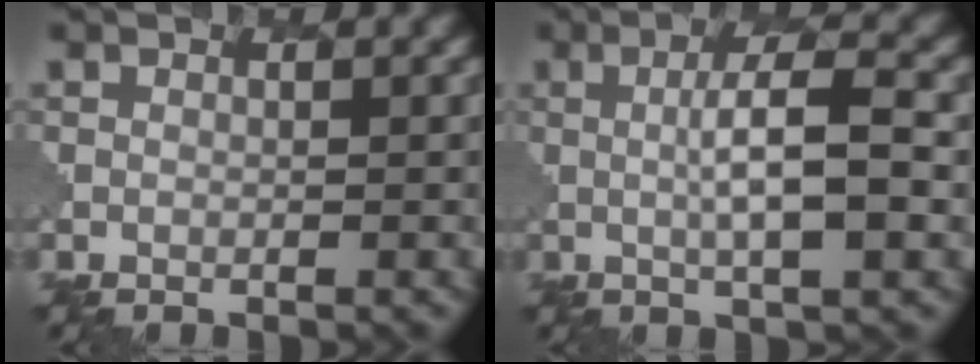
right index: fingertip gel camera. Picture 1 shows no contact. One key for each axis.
{"total": 5.2, "fx": 0.6, "fy": 1.0, "fz": 5.1, "tx": -0.088, "ty": 0.005, "tz": 0.009}